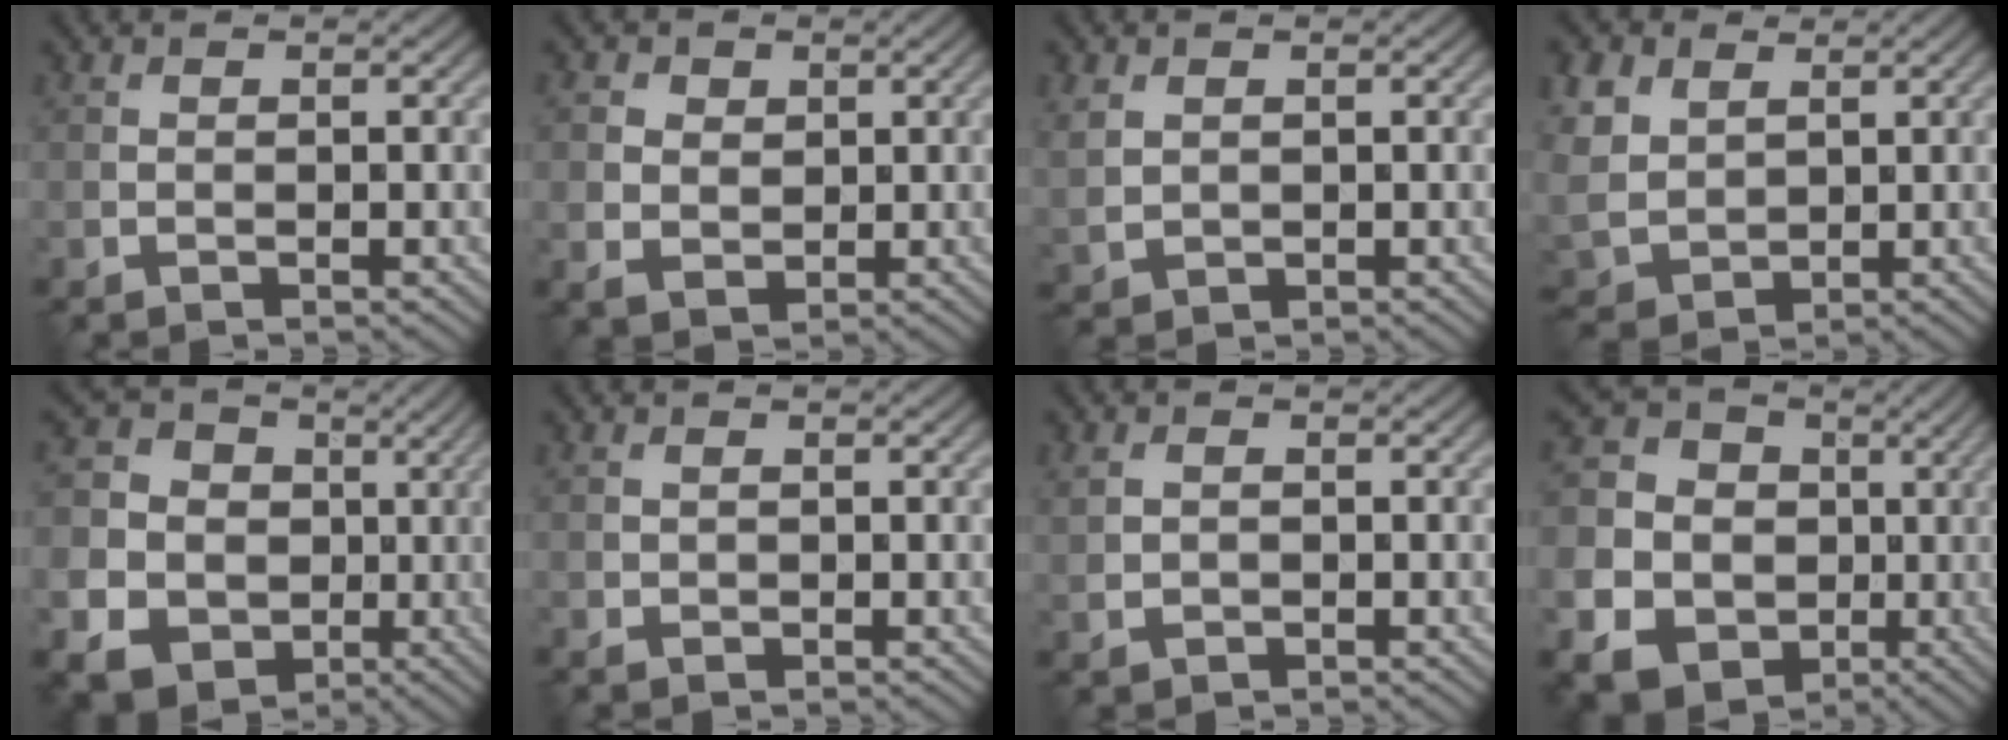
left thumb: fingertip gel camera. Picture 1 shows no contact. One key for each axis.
{"total": 3.9, "fx": 1.1, "fy": 3.5, "fz": 1.3, "tx": -0.054, "ty": -0.005, "tz": 0.017}
{"total": 2.7, "fx": 0.9, "fy": 2.1, "fz": 1.4, "tx": -0.043, "ty": -0.004, "tz": 0.021}
{"total": 7.4, "fx": 2.9, "fy": 5.6, "fz": 3.8, "tx": -0.143, "ty": 0.008, "tz": 0.061}
{"total": 12.2, "fx": -1.2, "fy": 11.3, "fz": 4.6, "tx": -0.163, "ty": -0.012, "tz": -0.031}
{"total": 1.0, "fx": 0.2, "fy": 0.9, "fz": 0.5, "tx": -0.012, "ty": -0.002, "tz": 0.005}
{"total": 2.0, "fx": 0.2, "fy": 1.6, "fz": 1.1, "tx": -0.027, "ty": -0.003, "tz": 0.007}
{"total": 14.3, "fx": -1.9, "fy": 13.1, "fz": 5.4, "tx": -0.182, "ty": -0.008, "tz": -0.044}